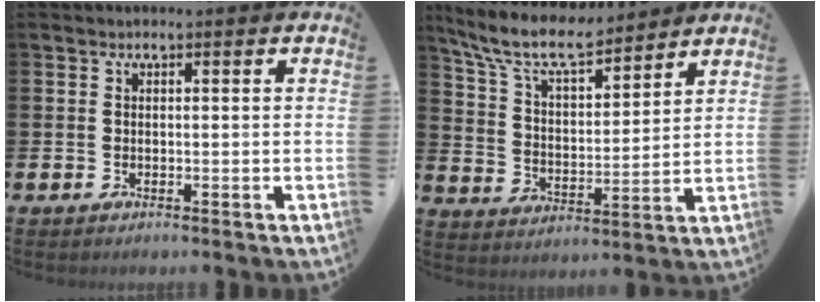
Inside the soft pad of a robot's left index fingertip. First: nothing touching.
{"total": 9.4, "force": [8.4, 2.3, 3.8], "torque": [-0.113, -0.039, 0.150]}